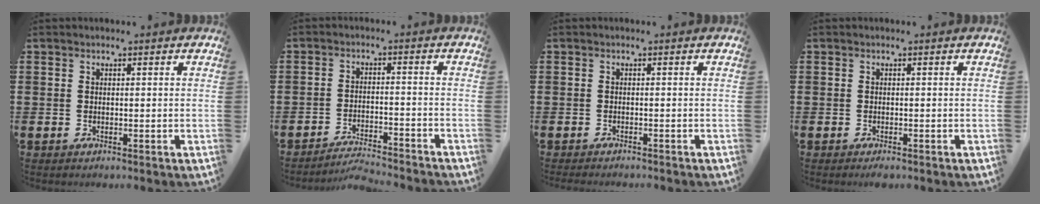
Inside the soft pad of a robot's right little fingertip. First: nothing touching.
{"total": 3.3, "force": [-3.3, -0.1, 0.3], "torque": [-0.009, 0.002, -0.070]}
{"total": 0.6, "force": [-0.6, 0.0, 0.0], "torque": [0.000, -0.003, -0.012]}
{"total": 0.5, "force": [-0.3, 0.2, 0.4], "torque": [-0.009, -0.001, -0.006]}